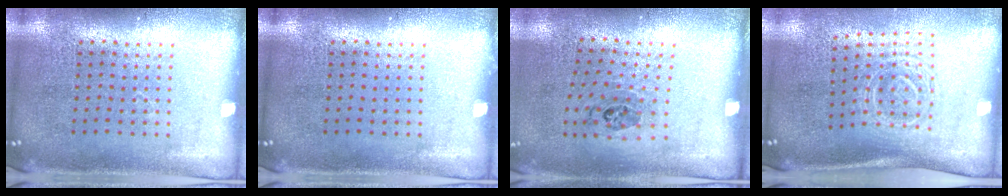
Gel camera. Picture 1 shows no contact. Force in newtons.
{"total": 0.0}
{"total": 1.1, "press": 0.7, "slide": 0.9}
{"total": 1.7, "press": 1.3, "slide": 1.2}